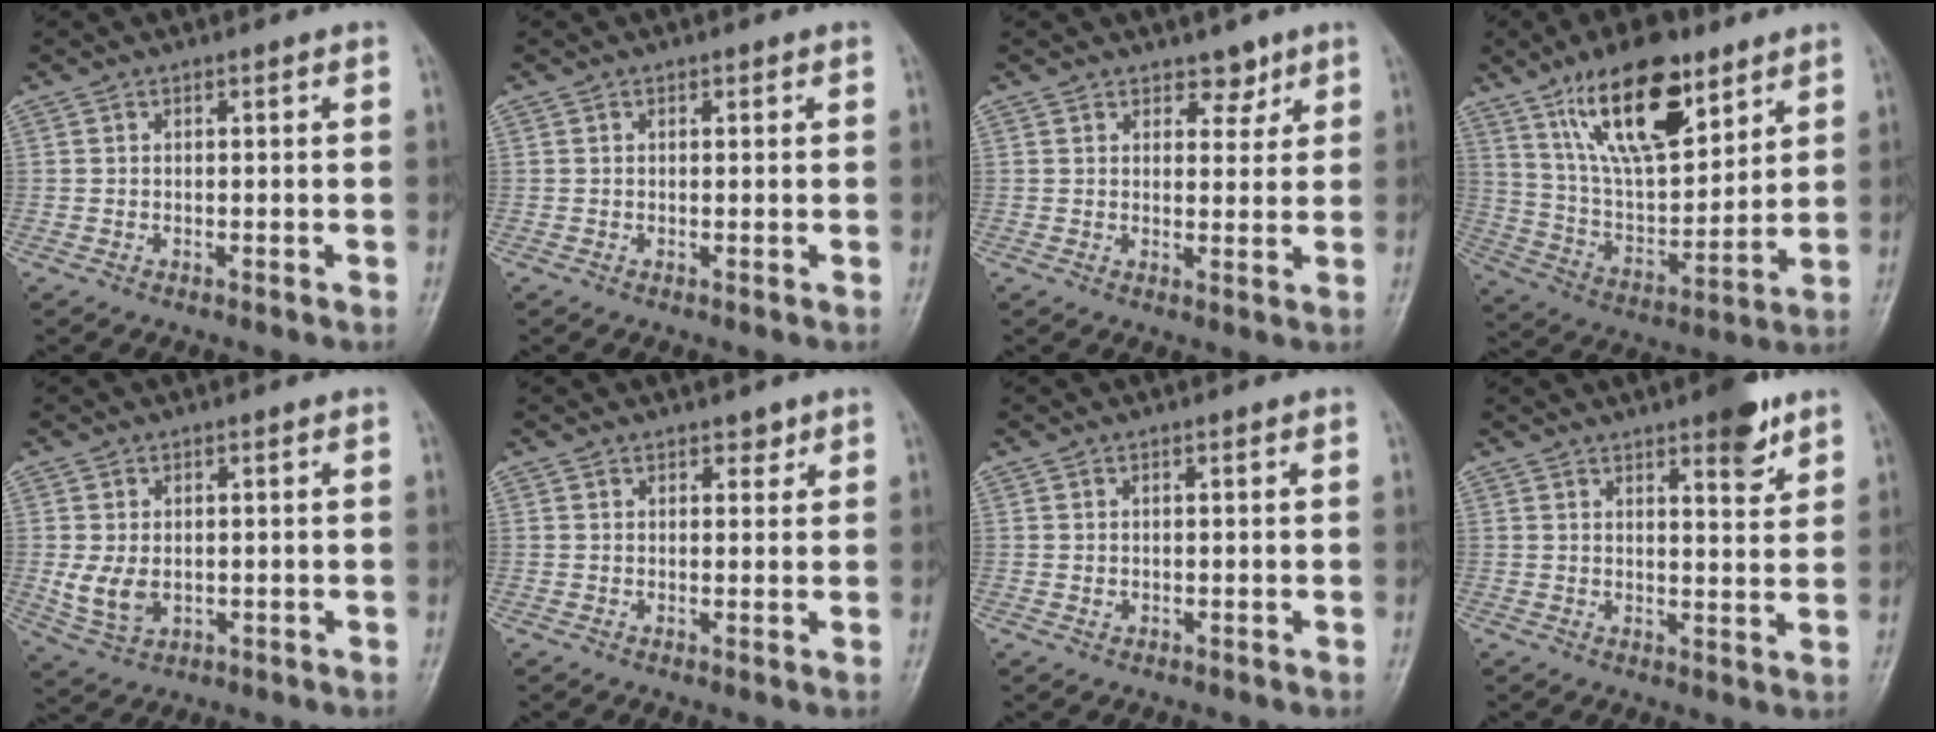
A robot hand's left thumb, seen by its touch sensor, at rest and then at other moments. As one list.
[{"total": 0.6, "force": [0.2, 0.4, 0.3], "torque": [0.000, -0.001, 0.002]}, {"total": 3.6, "force": [2.6, 2.3, 1.2], "torque": [0.011, -0.016, 0.036]}, {"total": 20.1, "force": [11.7, 8.6, 13.9], "torque": [-0.196, -0.052, 0.215]}, {"total": 5.8, "force": [-0.2, 4.1, 4.2], "torque": [-0.073, -0.009, 0.007]}, {"total": 1.9, "force": [1.4, 1.2, 0.6], "torque": [0.009, -0.007, 0.015]}, {"total": 0.8, "force": [0.0, 0.7, 0.4], "torque": [-0.006, -0.001, 0.002]}, {"total": 7.0, "force": [4.5, 2.1, 5.0], "torque": [-0.053, -0.025, 0.058]}]